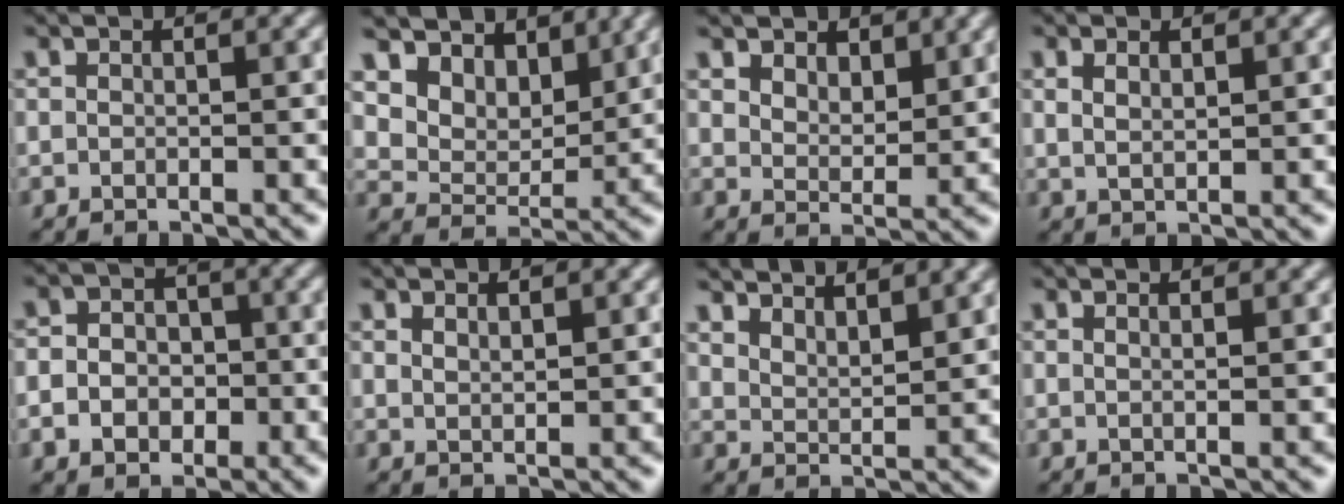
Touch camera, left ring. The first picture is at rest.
{"total": 8.6, "force": [5.7, 5.3, 3.7], "torque": [-0.093, -0.009, 0.112]}
{"total": 3.7, "force": [2.9, 1.8, 1.4], "torque": [-0.035, -0.006, 0.046]}
{"total": 1.6, "force": [1.0, 0.6, 1.0], "torque": [-0.026, 0.000, 0.023]}
{"total": 4.4, "force": [-0.8, 3.8, 2.1], "torque": [-0.020, 0.001, -0.026]}
{"total": 1.2, "force": [1.0, 0.2, 0.5], "torque": [-0.012, 0.001, 0.018]}
{"total": 5.6, "force": [5.0, 1.4, 2.3], "torque": [-0.030, 0.013, 0.061]}
{"total": 1.9, "force": [1.2, 0.8, 1.3], "torque": [-0.003, 0.002, -0.004]}